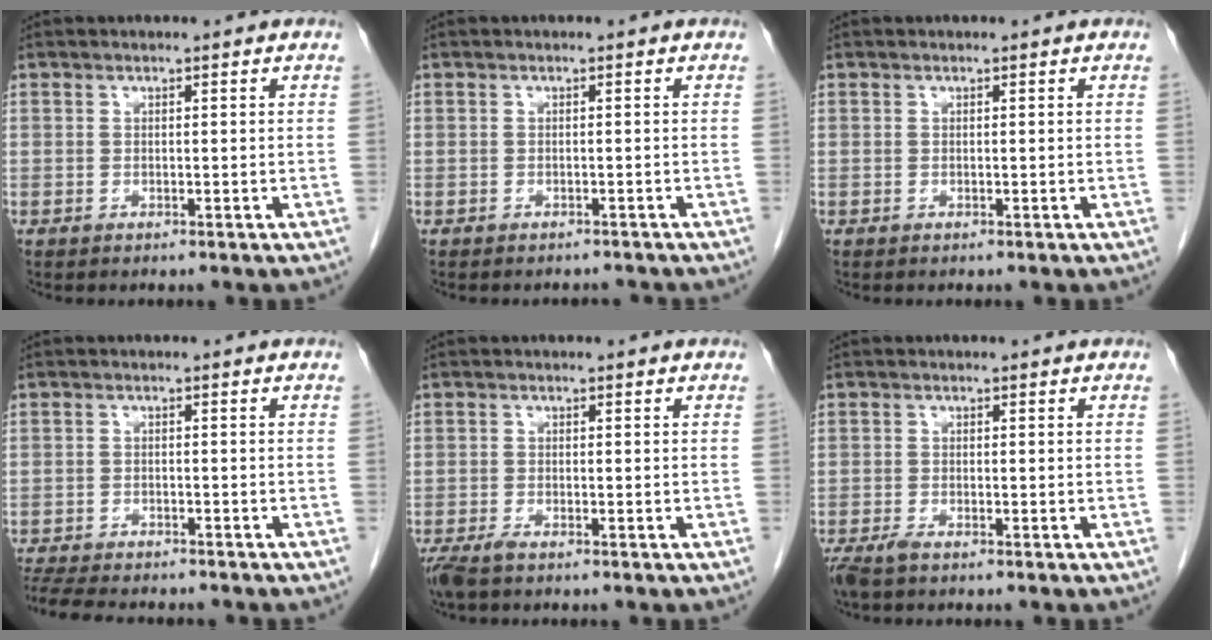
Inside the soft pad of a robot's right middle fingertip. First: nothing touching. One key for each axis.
{"total": 2.7, "fx": -2.6, "fy": 0.8, "fz": 0.2, "tx": 0.001, "ty": -0.002, "tz": -0.032}
{"total": 0.0}
{"total": 10.9, "fx": -9.6, "fy": 2.5, "fz": 4.6, "tx": -0.086, "ty": -0.011, "tz": -0.137}
{"total": 2.7, "fx": -2.0, "fy": 0.5, "fz": 1.6, "tx": -0.035, "ty": -0.008, "tz": -0.038}
{"total": 2.4, "fx": -1.9, "fy": 0.5, "fz": 1.4, "tx": -0.032, "ty": -0.007, "tz": -0.034}